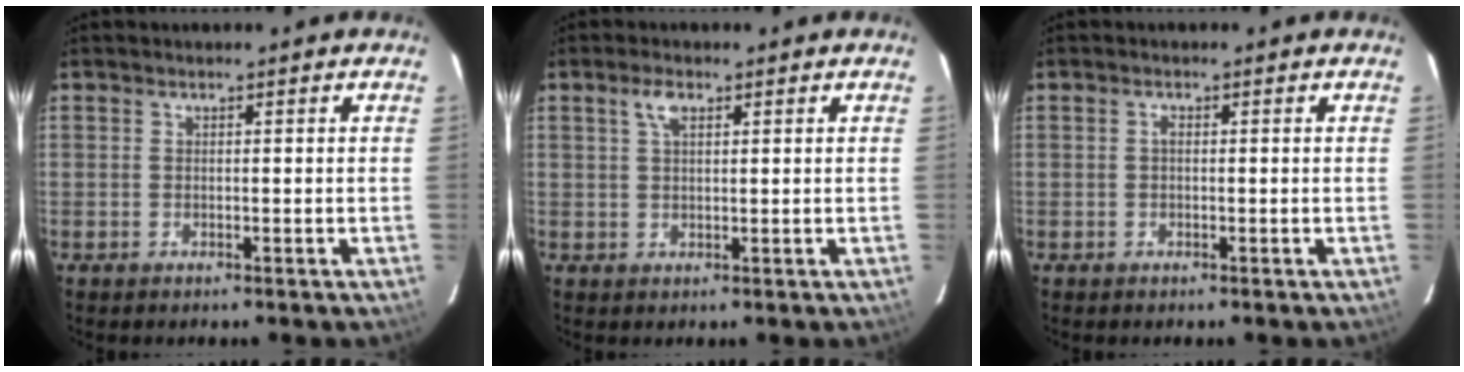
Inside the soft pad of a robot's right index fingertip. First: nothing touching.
{"total": 2.9, "force": [1.3, 1.5, 2.2], "torque": [-0.043, 0.009, 0.023]}
{"total": 0.7, "force": [0.0, 0.4, 0.6], "torque": [-0.010, 0.005, -0.002]}